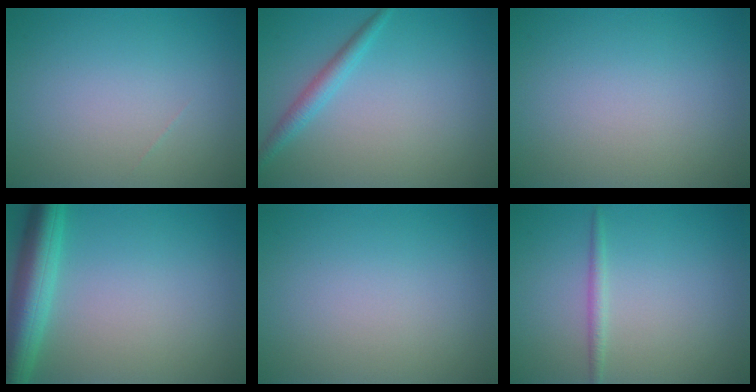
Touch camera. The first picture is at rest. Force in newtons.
{"total": 1.9, "press": 1.9, "slide": 0.1}
{"total": 0.0}
{"total": 5.6, "press": 5.6, "slide": 0.3}
{"total": 0.0}
{"total": 1.1, "press": 1.1, "slide": 0.1}